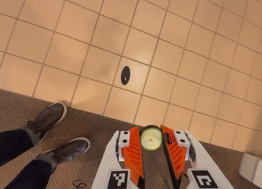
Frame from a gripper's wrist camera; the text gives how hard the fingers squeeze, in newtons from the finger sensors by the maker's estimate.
{"total": 6.3, "left": 6.1, "right": 6.5}